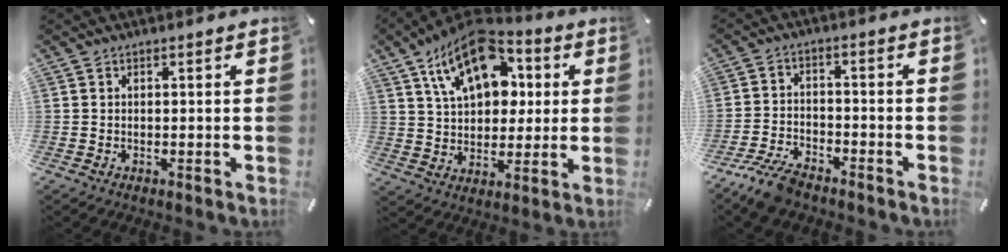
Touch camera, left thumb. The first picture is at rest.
{"total": 18.0, "force": [8.2, 11.3, 11.3], "torque": [-0.191, -0.025, 0.144]}
{"total": 7.5, "force": [-6.1, 2.6, 3.6], "torque": [-0.079, 0.024, -0.117]}